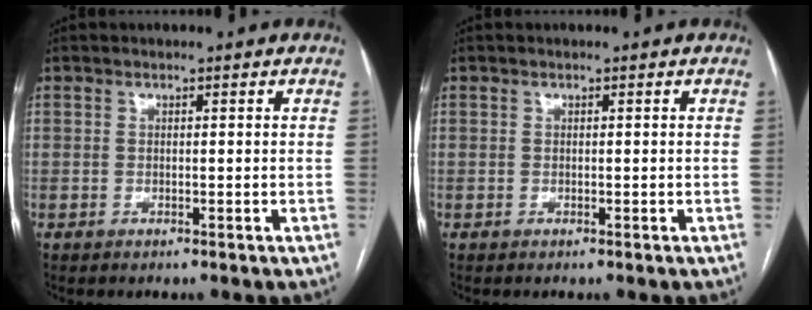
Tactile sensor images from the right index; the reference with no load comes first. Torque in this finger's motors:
{"motor_torque": [0.00, 0.00, 0.00, 0.01]}